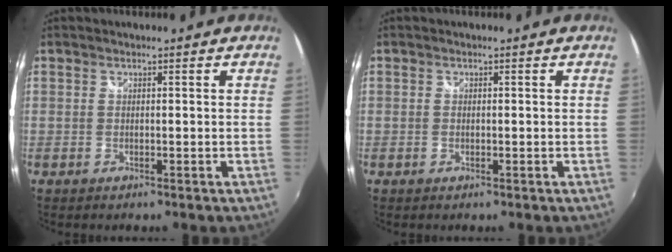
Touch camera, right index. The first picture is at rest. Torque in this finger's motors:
{"motor_torque": [-0.01, 0.12, -0.03, 0.00]}